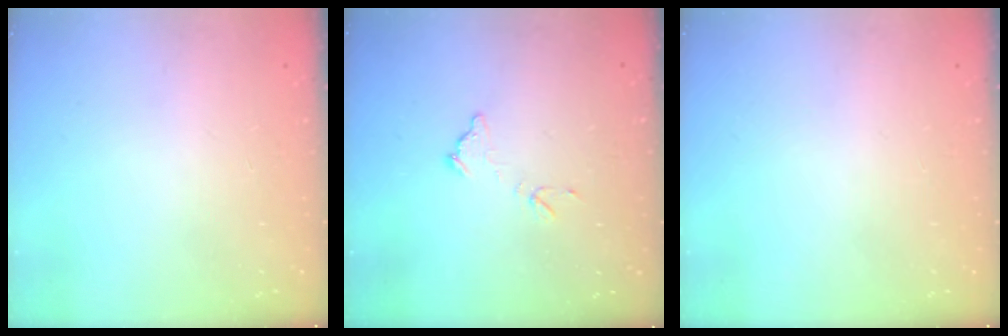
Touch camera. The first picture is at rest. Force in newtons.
{"total": 7.4, "press": 7.4, "slide": 0.4}
{"total": 0.0}